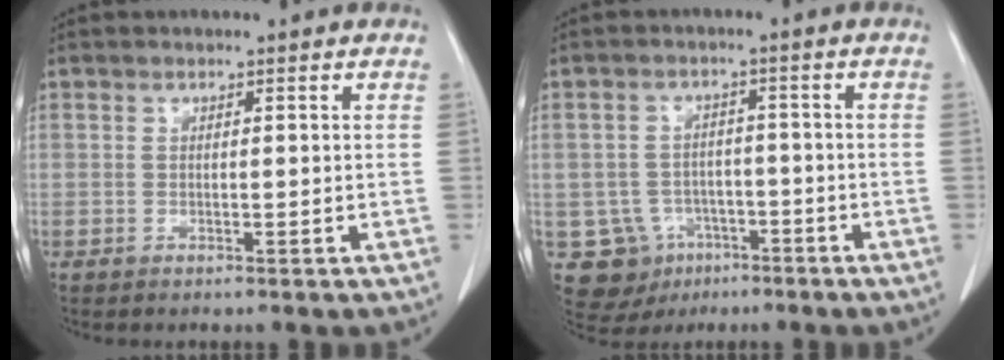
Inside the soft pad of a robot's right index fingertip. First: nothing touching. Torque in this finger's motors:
{"motor_torque": [-0.25, -0.12, -0.69, -0.17]}